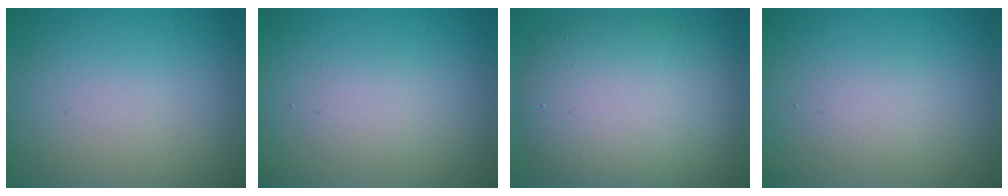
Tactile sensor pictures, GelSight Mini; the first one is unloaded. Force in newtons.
{"total": 1.4, "press": 1.4, "slide": 0.0}
{"total": 8.8, "press": 8.8, "slide": 0.5}
{"total": 1.6, "press": 1.6, "slide": 0.1}